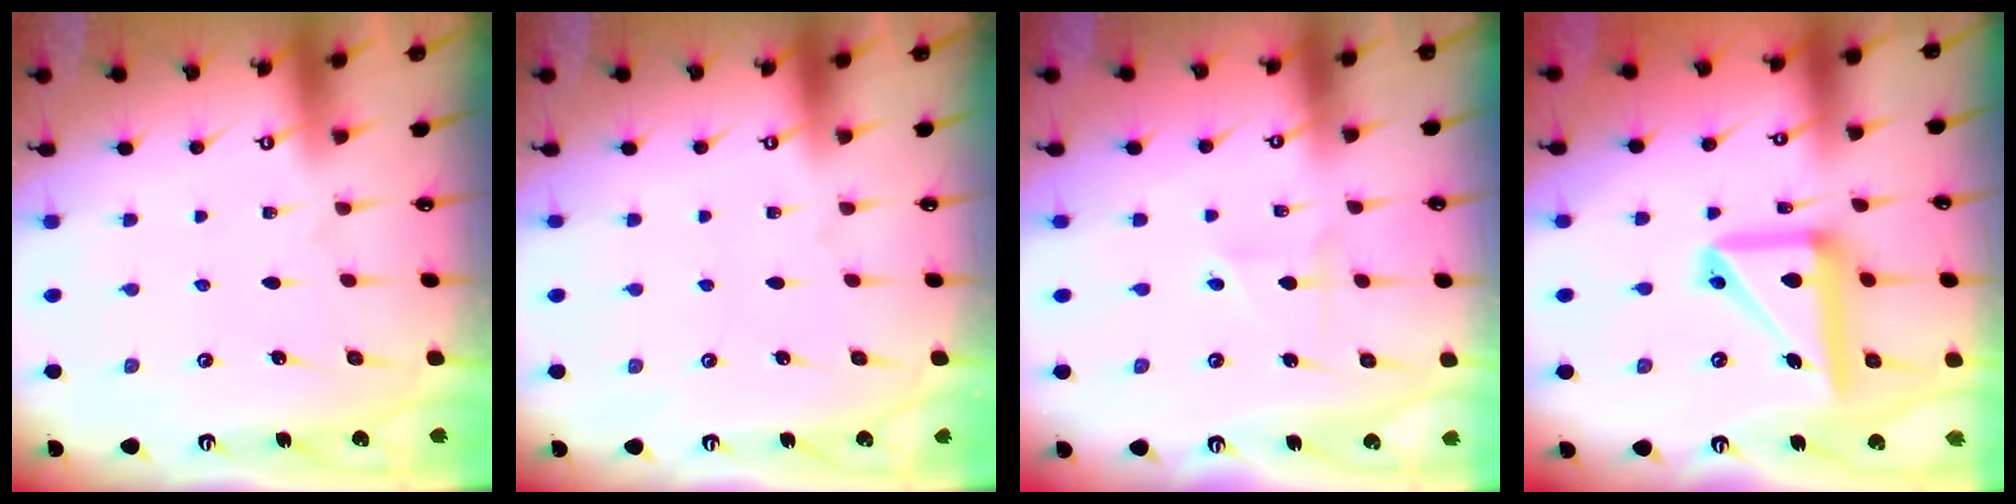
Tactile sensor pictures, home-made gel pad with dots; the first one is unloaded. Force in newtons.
{"total": 0.0}
{"total": 2.0, "press": 2.0, "slide": 0.5}
{"total": 15.3, "press": 15.2, "slide": 1.7}